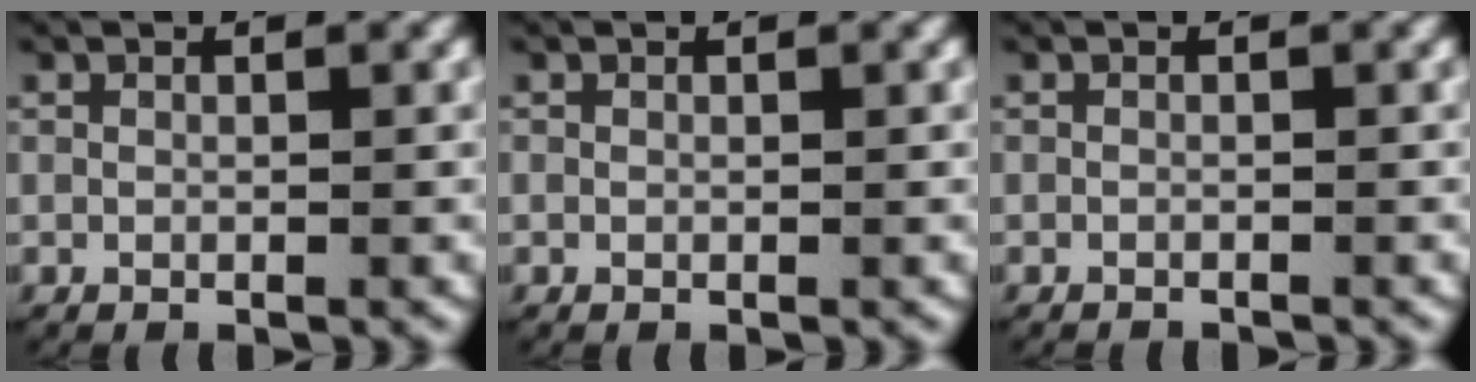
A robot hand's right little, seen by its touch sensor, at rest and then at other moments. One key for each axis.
{"total": 0.0}
{"total": 0.7, "fx": -0.7, "fy": 0.0, "fz": -0.1, "tx": -0.004, "ty": -0.005, "tz": -0.010}